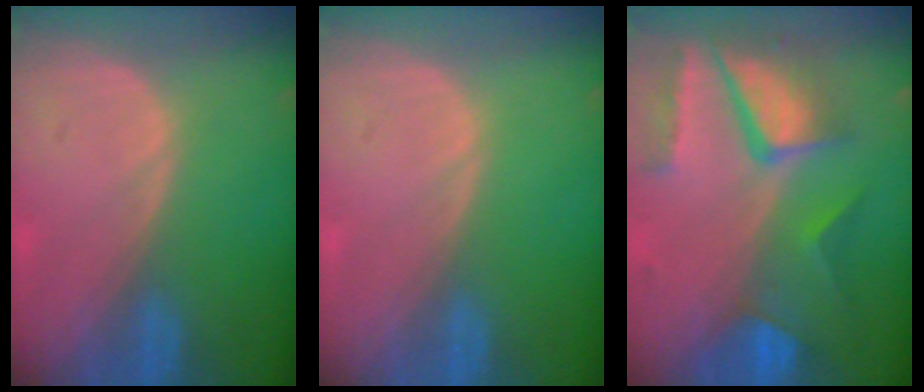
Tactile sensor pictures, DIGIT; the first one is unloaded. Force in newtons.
{"total": 0.0}
{"total": 10.6, "press": 8.8, "slide": 5.9}